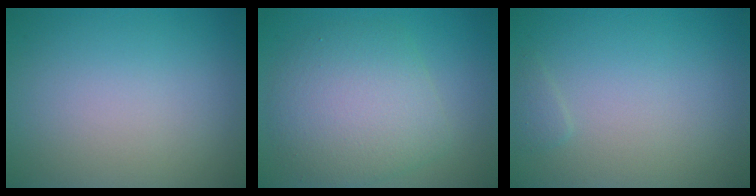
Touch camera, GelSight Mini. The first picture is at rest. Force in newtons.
{"total": 6.2, "press": 6.2, "slide": 0.2}
{"total": 0.7, "press": 0.7, "slide": 0.1}